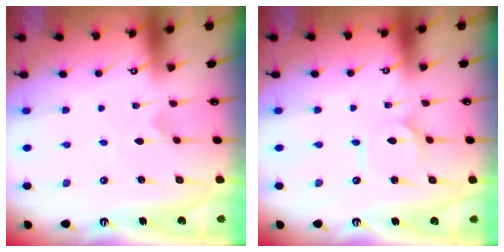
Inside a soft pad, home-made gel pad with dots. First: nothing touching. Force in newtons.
{"total": 2.1, "press": 2.1, "slide": 0.3}